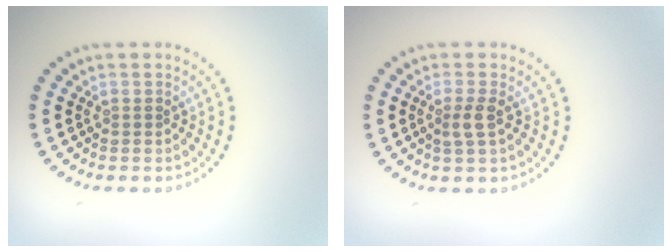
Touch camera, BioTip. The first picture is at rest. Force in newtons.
{"total": 1.6, "press": 1.3, "slide": 0.8}